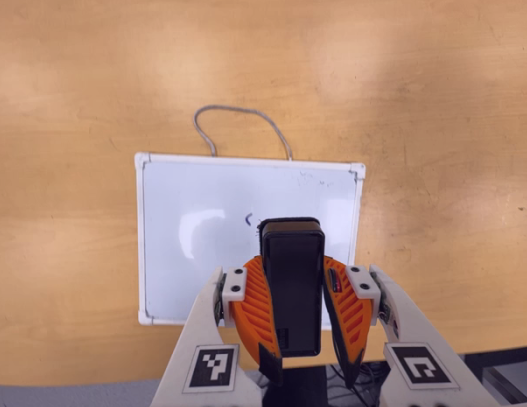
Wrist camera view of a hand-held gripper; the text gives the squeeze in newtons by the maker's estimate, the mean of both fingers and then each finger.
{"total": 10.7, "left": 8.5, "right": 12.9}